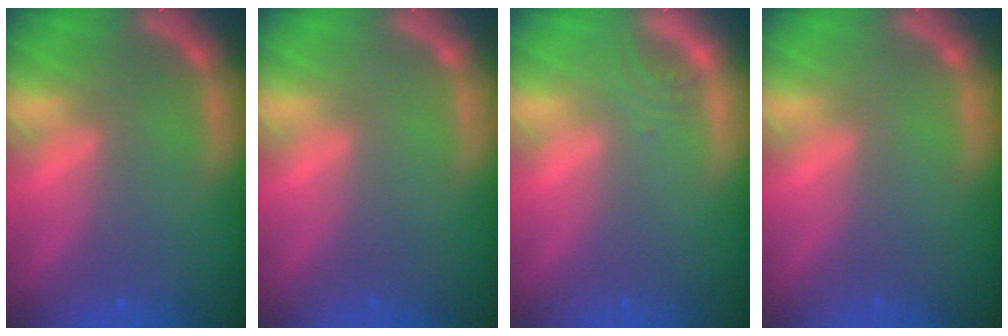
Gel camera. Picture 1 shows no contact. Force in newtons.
{"total": 0.0}
{"total": 1.4}
{"total": 0.0}